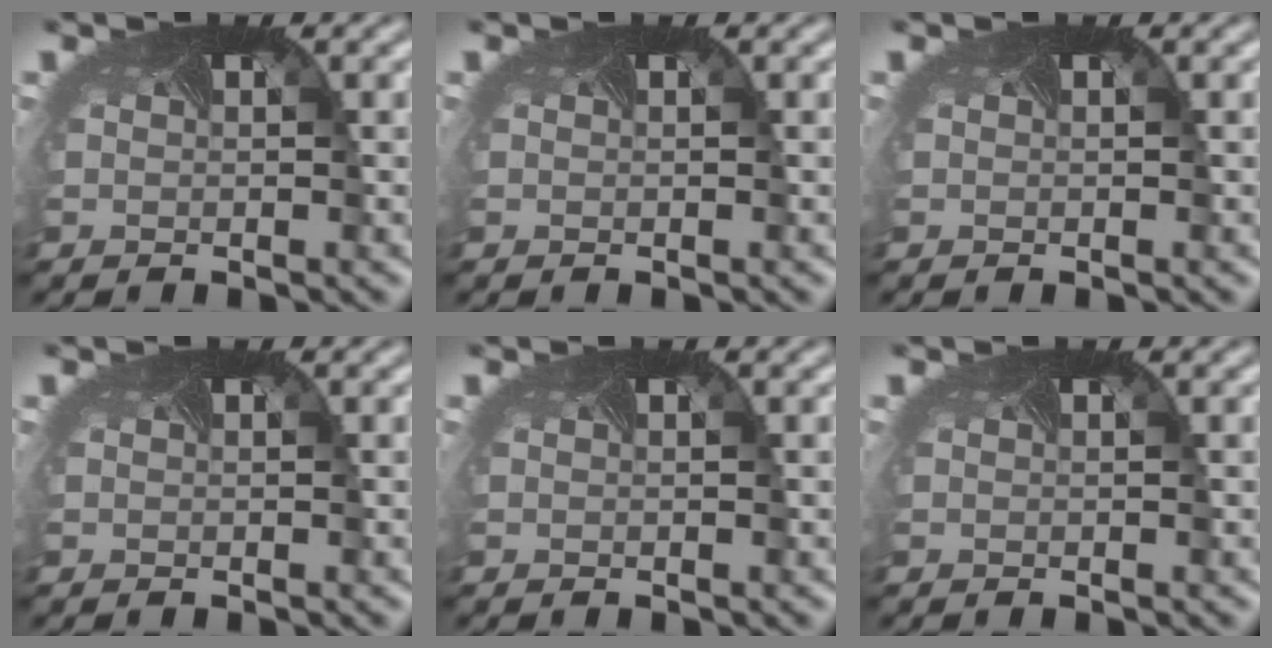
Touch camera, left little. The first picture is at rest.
{"total": 0.0}
{"total": 0.0}
{"total": 0.0}
{"total": 0.0}
{"total": 0.0}